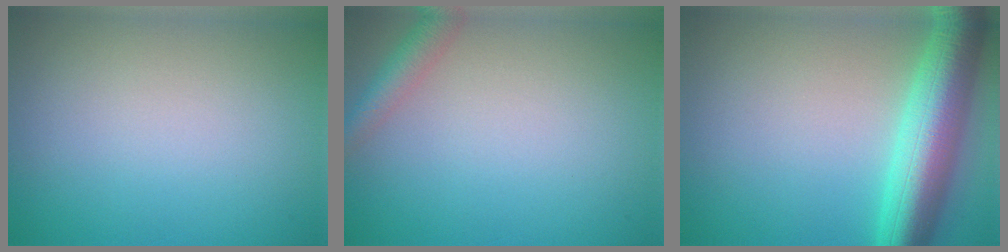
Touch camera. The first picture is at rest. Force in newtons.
{"total": 2.4, "press": 2.4, "slide": 0.1}
{"total": 8.2, "press": 8.2, "slide": 0.2}